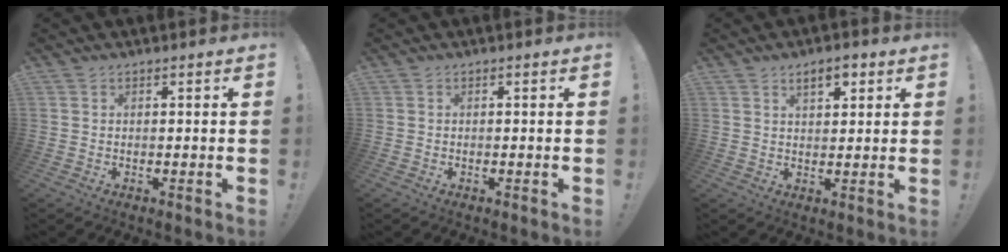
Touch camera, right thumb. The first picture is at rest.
{"total": 0.0}
{"total": 4.9, "force": [2.9, 2.3, 3.2], "torque": [-0.045, -0.005, 0.049]}